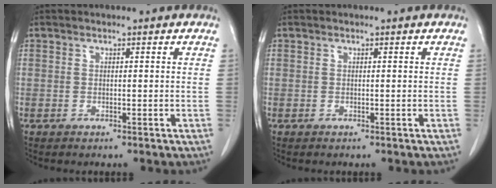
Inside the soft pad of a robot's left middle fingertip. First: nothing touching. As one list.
[{"total": 0.0}]